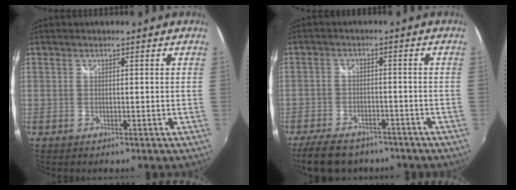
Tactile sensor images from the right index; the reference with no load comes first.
{"total": 11.2, "force": [-8.7, 5.2, 4.6], "torque": [-0.118, -0.005, -0.137]}